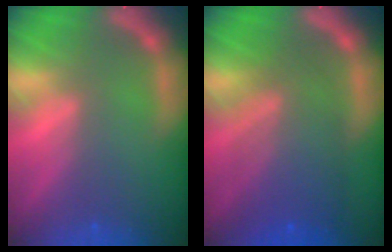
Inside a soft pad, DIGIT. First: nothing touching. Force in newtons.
{"total": 8.1}